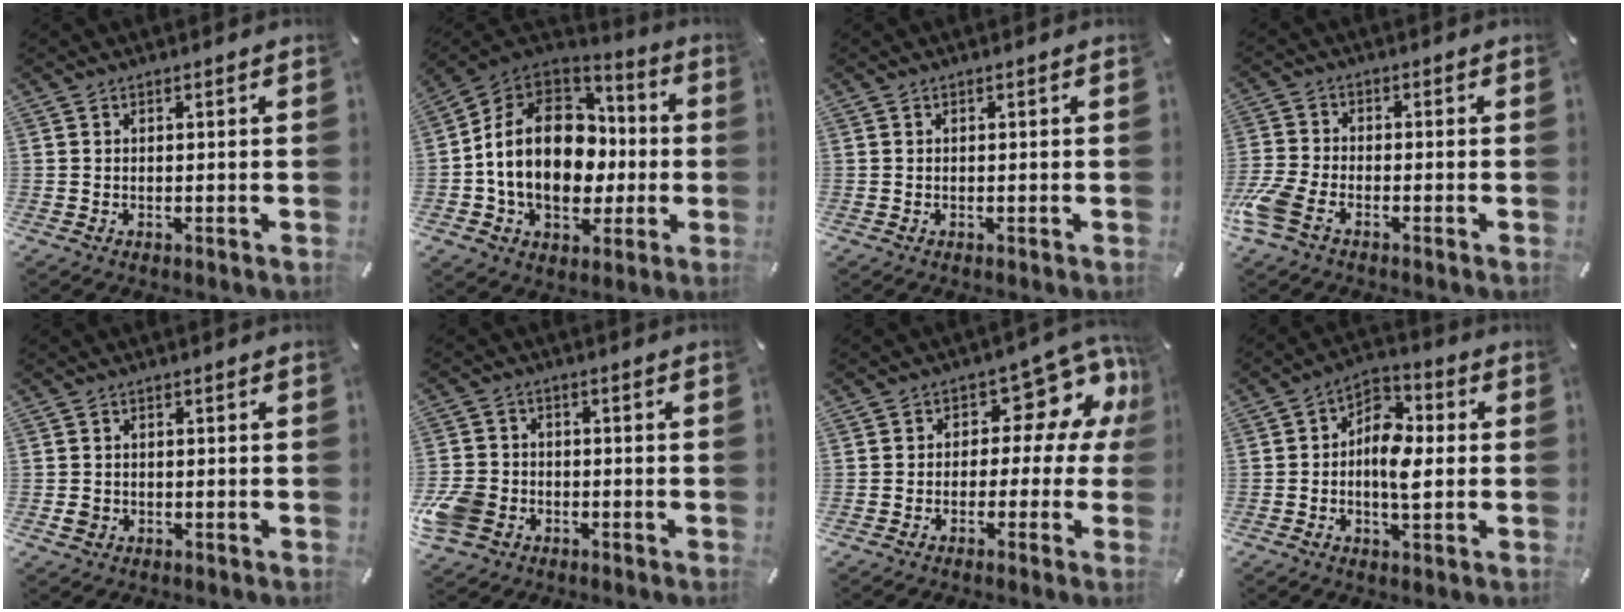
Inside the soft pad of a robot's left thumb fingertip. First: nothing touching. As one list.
[{"total": 19.2, "force": [-1.2, 15.1, 11.8], "torque": [-0.225, 0.014, -0.016]}, {"total": 0.0}, {"total": 7.5, "force": [-4.4, 3.8, 4.7], "torque": [-0.122, 0.001, -0.086]}, {"total": 2.1, "force": [-0.5, 1.8, 0.9], "torque": [-0.016, 0.004, -0.011]}, {"total": 8.0, "force": [-3.2, 6.4, 3.4], "torque": [-0.092, 0.019, -0.061]}, {"total": 9.8, "force": [2.7, 6.7, 6.6], "torque": [-0.075, -0.021, 0.043]}, {"total": 8.9, "force": [-1.3, 5.4, 7.0], "torque": [-0.127, 0.004, -0.027]}]